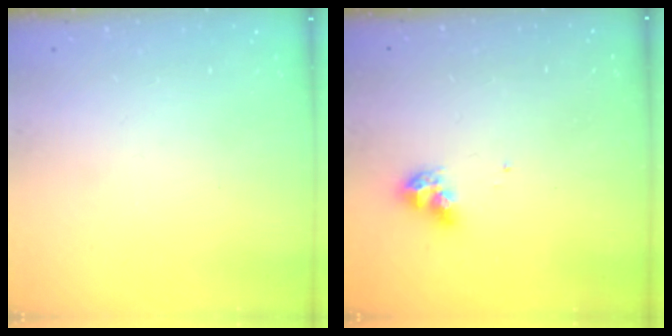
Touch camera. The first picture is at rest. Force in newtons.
{"total": 7.8, "press": 7.7, "slide": 0.6}